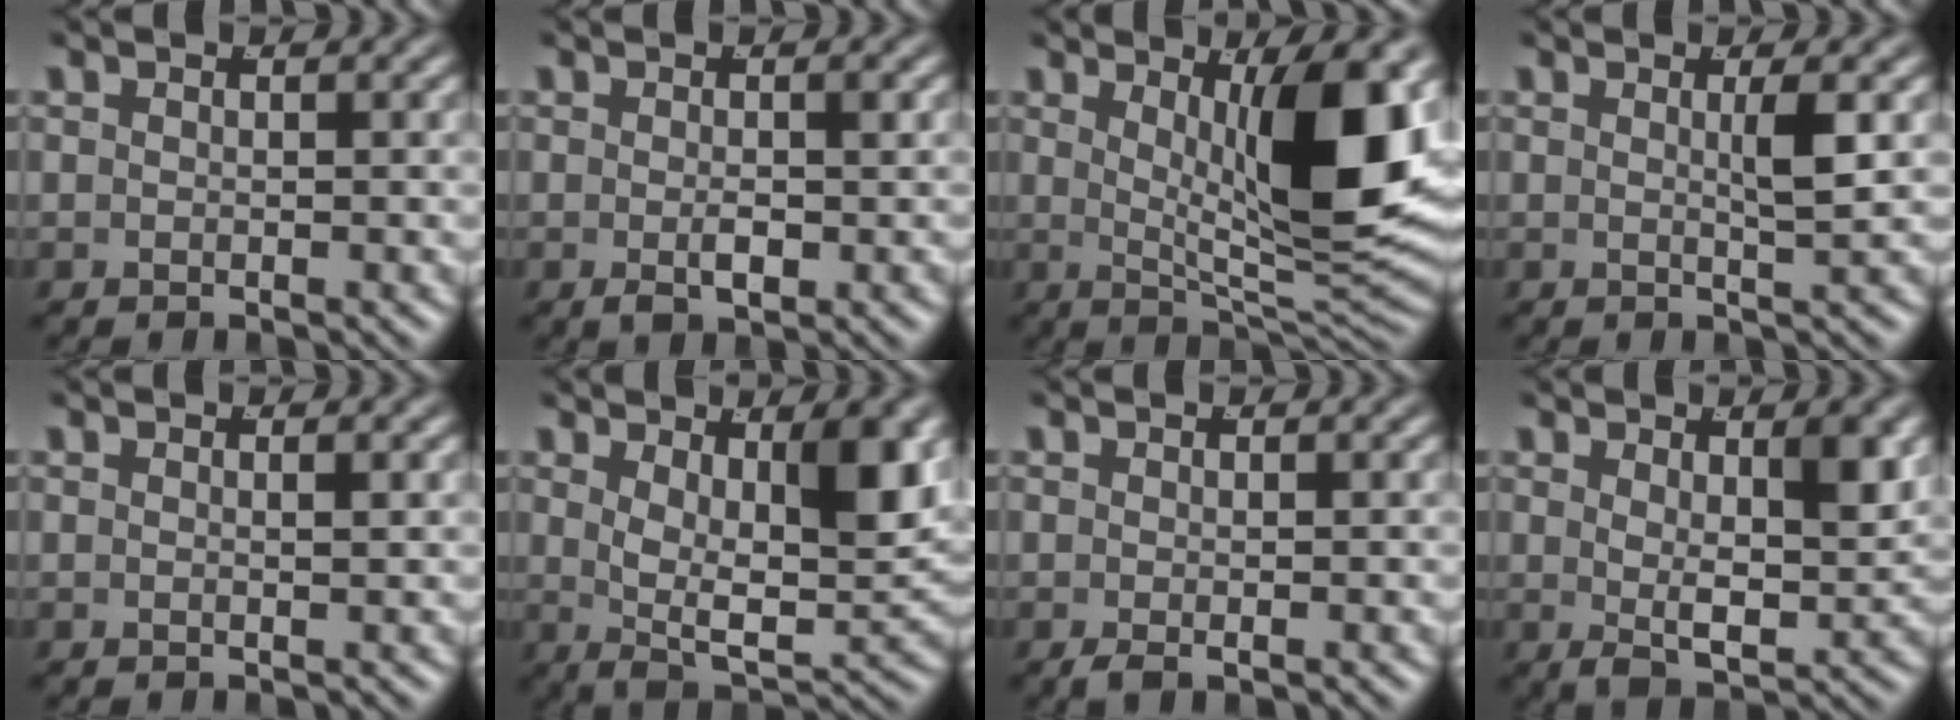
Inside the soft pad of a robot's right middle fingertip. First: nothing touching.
{"total": 1.6, "force": [-0.5, 0.5, 1.4], "torque": [-0.024, -0.008, -0.003]}
{"total": 9.8, "force": [2.2, 2.3, 9.2], "torque": [-0.140, -0.010, 0.046]}
{"total": 2.1, "force": [0.5, -0.8, 1.9], "torque": [-0.029, -0.009, 0.010]}
{"total": 0.6, "force": [0.3, -0.3, 0.4], "torque": [-0.005, -0.001, 0.005]}
{"total": 7.1, "force": [1.3, 2.6, 6.5], "torque": [-0.107, -0.023, 0.030]}
{"total": 0.6, "force": [-0.4, -0.1, 0.4], "torque": [-0.007, -0.007, -0.004]}
{"total": 3.7, "force": [0.7, 0.8, 3.5], "torque": [-0.058, -0.024, 0.026]}